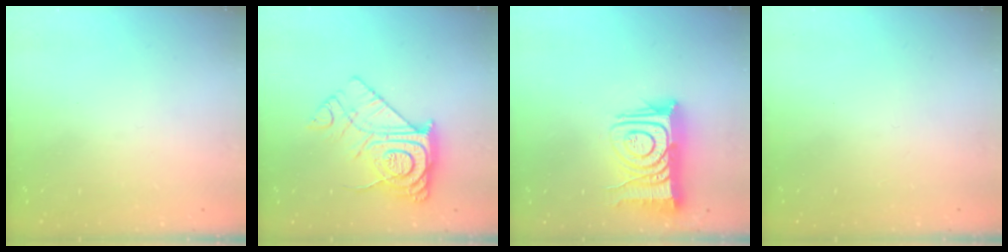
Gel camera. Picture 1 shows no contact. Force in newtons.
{"total": 16.4, "press": 16.3, "slide": 1.7}
{"total": 15.9, "press": 15.8, "slide": 1.6}
{"total": 1.6, "press": 1.6, "slide": 0.1}